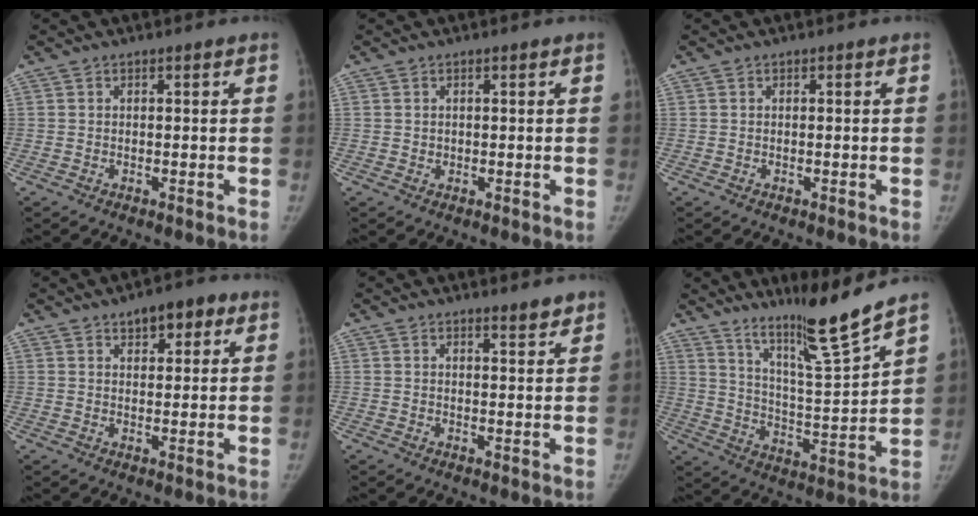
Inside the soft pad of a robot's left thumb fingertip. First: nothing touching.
{"total": 0.5, "force": [0.2, 0.5, 0.1], "torque": [0.007, 0.000, 0.004]}
{"total": 0.0}
{"total": 5.9, "force": [3.2, 3.0, 3.9], "torque": [-0.025, -0.008, 0.039]}
{"total": 2.2, "force": [2.0, 0.4, 0.9], "torque": [-0.001, -0.017, 0.028]}
{"total": 13.4, "force": [10.7, -0.6, 8.0], "torque": [-0.121, -0.081, 0.189]}